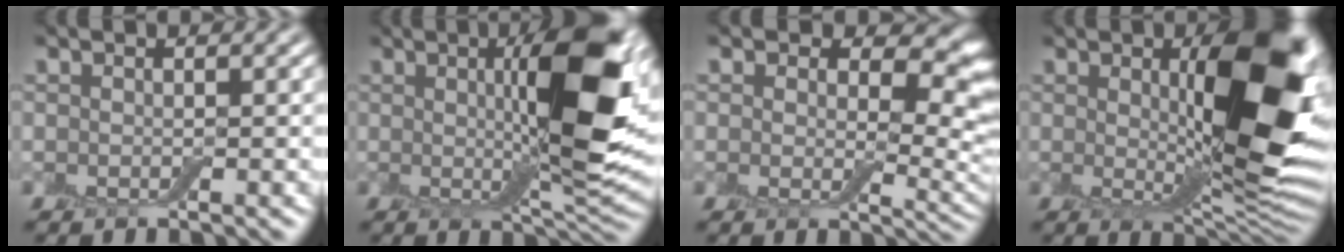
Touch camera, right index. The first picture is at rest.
{"total": 9.9, "force": [2.2, 2.4, 9.3], "torque": [-0.136, 0.001, 0.039]}
{"total": 7.3, "force": [2.3, 4.6, 5.2], "torque": [-0.067, -0.011, 0.040]}
{"total": 10.2, "force": [1.7, 3.8, 9.4], "torque": [-0.134, -0.006, 0.040]}